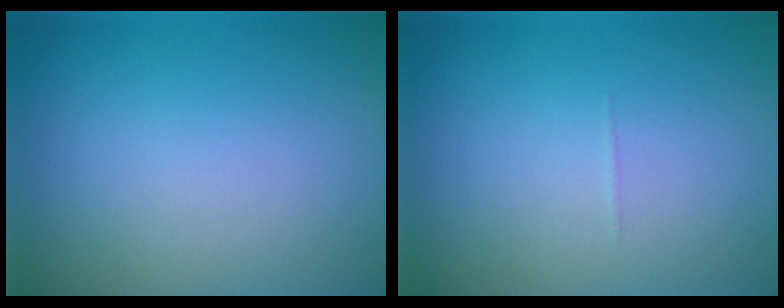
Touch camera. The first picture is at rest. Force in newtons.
{"total": 0.0}